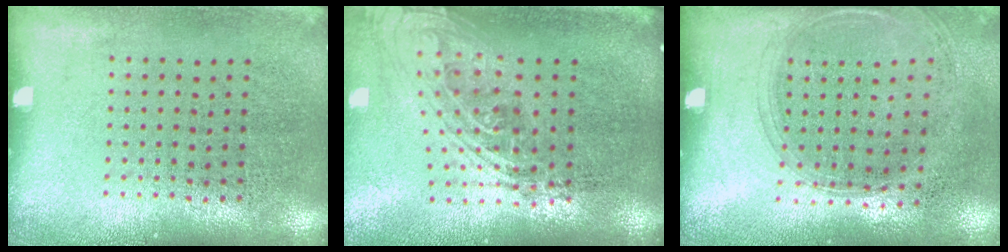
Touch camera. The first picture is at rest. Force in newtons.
{"total": 2.1, "press": 1.6, "slide": 1.4}
{"total": 1.4, "press": 1.2, "slide": 0.6}